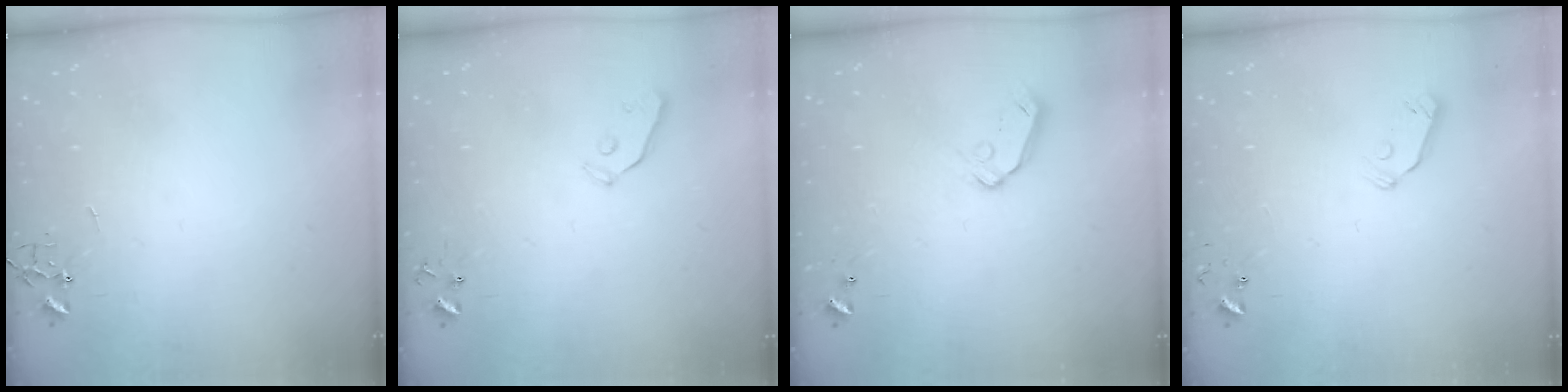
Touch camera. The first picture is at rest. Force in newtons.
{"total": 3.8, "press": 3.8, "slide": 0.4}
{"total": 7.1, "press": 7.1, "slide": 0.8}
{"total": 5.9, "press": 5.8, "slide": 1.0}